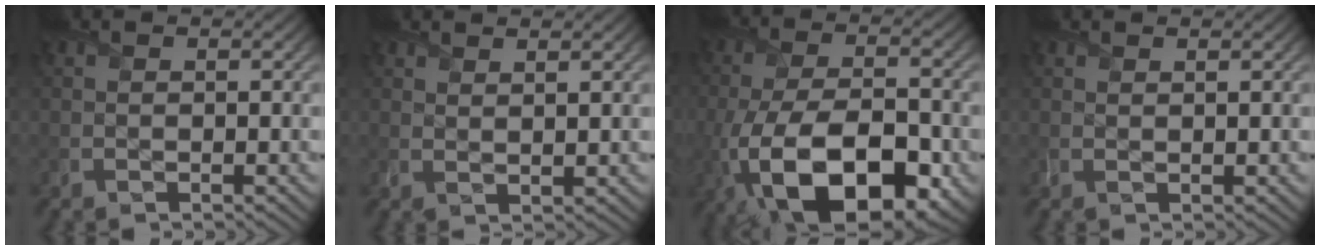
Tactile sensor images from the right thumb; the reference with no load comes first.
{"total": 1.6, "force": [1.5, 0.2, 0.6], "torque": [-0.015, -0.002, 0.027]}
{"total": 16.8, "force": [-6.8, 8.4, 12.8], "torque": [-0.251, -0.030, -0.112]}
{"total": 0.7, "force": [0.6, 0.0, 0.3], "torque": [-0.009, 0.001, 0.012]}